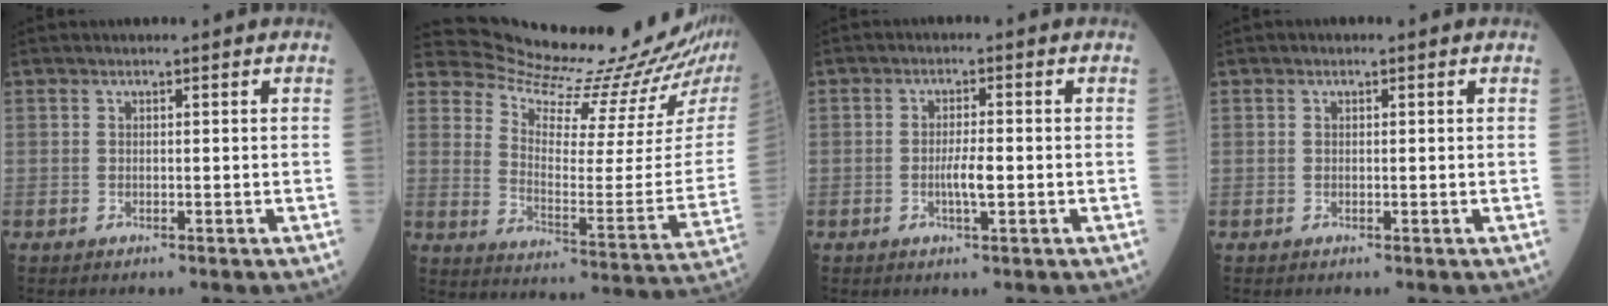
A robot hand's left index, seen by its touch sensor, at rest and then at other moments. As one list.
[{"total": 18.5, "force": [18.0, -0.8, 4.0], "torque": [-0.080, -0.125, 0.242]}, {"total": 2.9, "force": [-0.8, 0.2, 2.8], "torque": [-0.054, -0.005, -0.017]}, {"total": 0.0}]